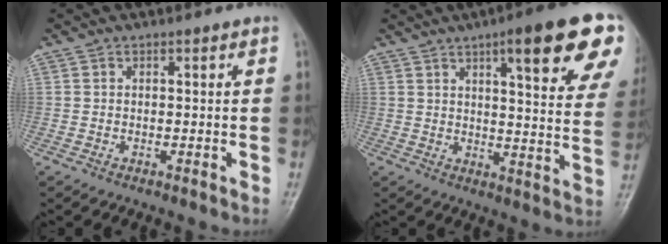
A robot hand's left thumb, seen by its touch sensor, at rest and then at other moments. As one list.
[{"total": 20.3, "force": [10.9, 4.0, 16.7], "torque": [-0.196, -0.035, 0.134]}]